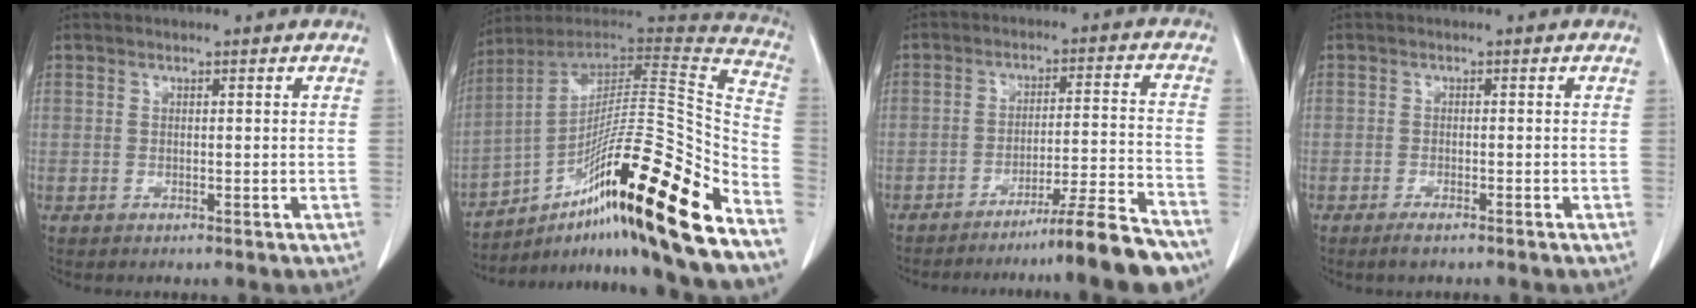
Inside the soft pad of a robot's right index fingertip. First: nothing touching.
{"total": 29.5, "force": [-17.2, 1.3, 23.9], "torque": [-0.303, 0.012, -0.287]}
{"total": 13.4, "force": [-11.4, -1.4, 7.0], "torque": [-0.072, 0.012, -0.173]}
{"total": 1.7, "force": [-1.4, 0.3, 1.0], "torque": [-0.022, -0.002, -0.022]}